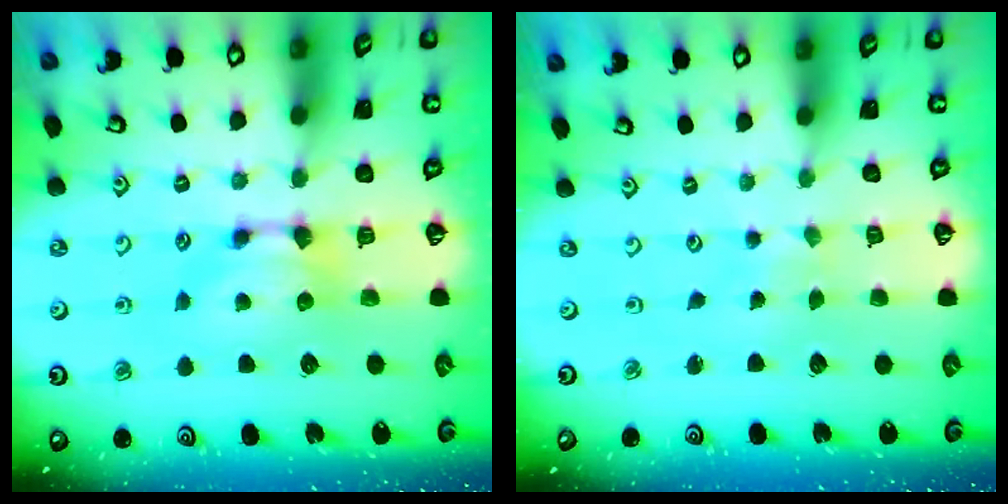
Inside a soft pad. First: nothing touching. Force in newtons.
{"total": 4.7, "press": 4.6, "slide": 0.2}